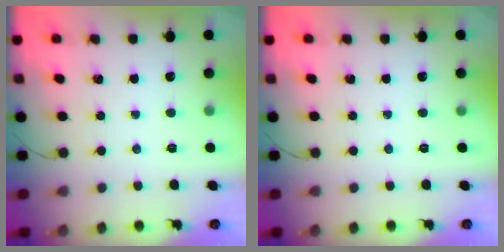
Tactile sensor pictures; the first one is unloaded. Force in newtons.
{"total": 0.0}